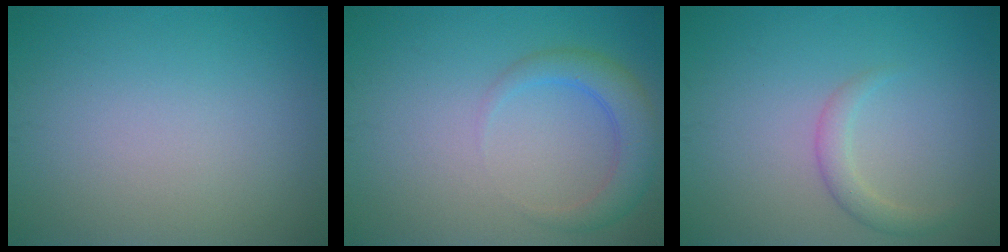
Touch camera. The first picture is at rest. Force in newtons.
{"total": 3.3, "press": 3.3, "slide": 0.2}
{"total": 1.8, "press": 1.8, "slide": 0.1}